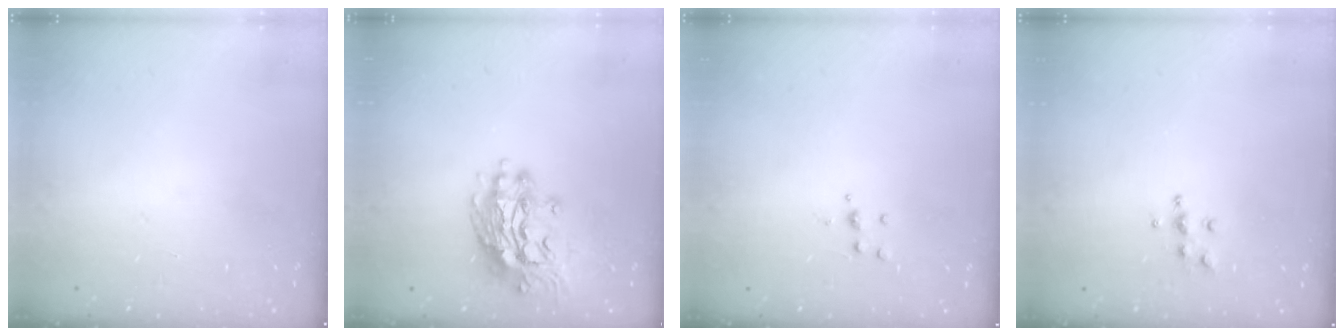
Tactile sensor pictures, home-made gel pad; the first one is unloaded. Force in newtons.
{"total": 13.6, "press": 13.6, "slide": 1.5}
{"total": 4.5, "press": 4.5, "slide": 0.6}
{"total": 5.0, "press": 5.0, "slide": 0.5}